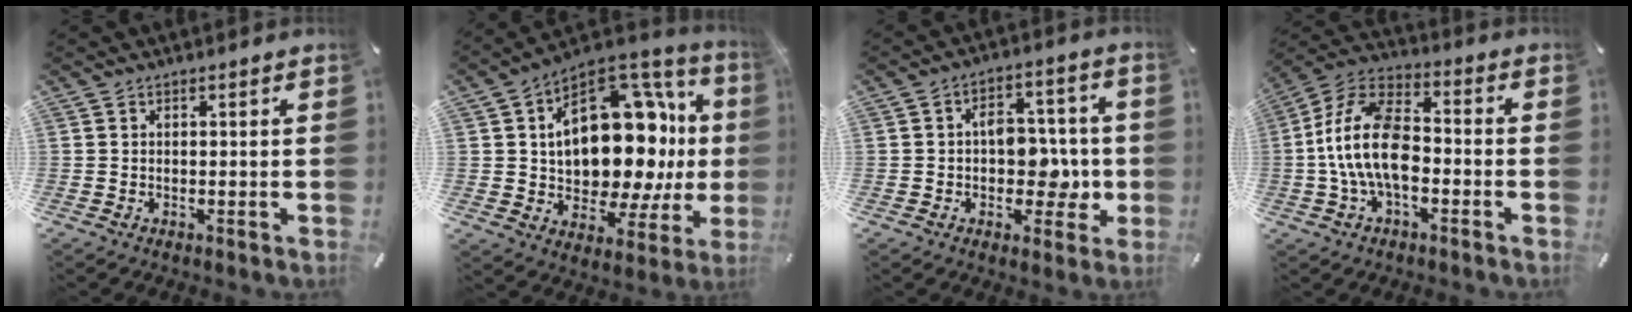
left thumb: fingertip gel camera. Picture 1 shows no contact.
{"total": 22.0, "force": [3.9, 13.4, 17.0], "torque": [-0.259, -0.044, 0.062]}
{"total": 10.3, "force": [-0.9, 7.4, 7.0], "torque": [-0.085, 0.015, -0.011]}
{"total": 14.9, "force": [-3.3, 8.7, 11.6], "torque": [-0.246, 0.017, -0.064]}